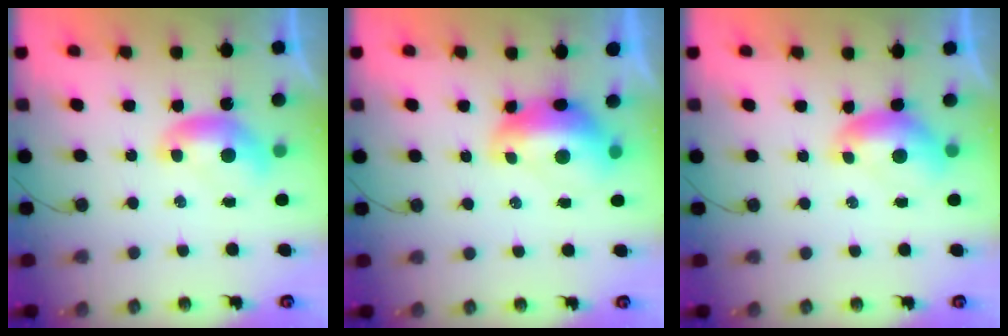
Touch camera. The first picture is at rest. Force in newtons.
{"total": 2.9, "press": 2.8, "slide": 0.7}
{"total": 0.7, "press": 0.3, "slide": 0.6}